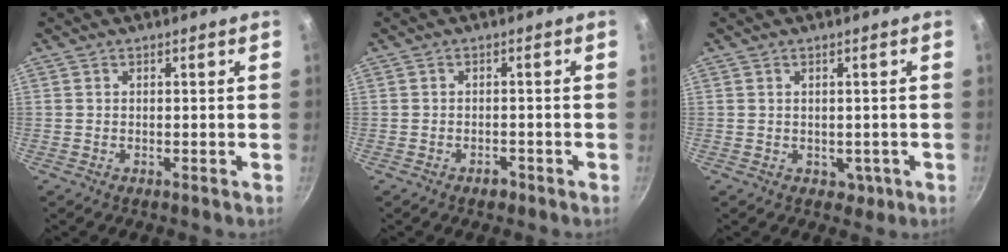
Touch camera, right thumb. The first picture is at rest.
{"total": 1.5, "force": [-1.1, 0.9, 0.6], "torque": [-0.008, 0.007, -0.016]}
{"total": 2.0, "force": [-0.2, 1.7, 1.1], "torque": [-0.007, -0.001, 0.006]}